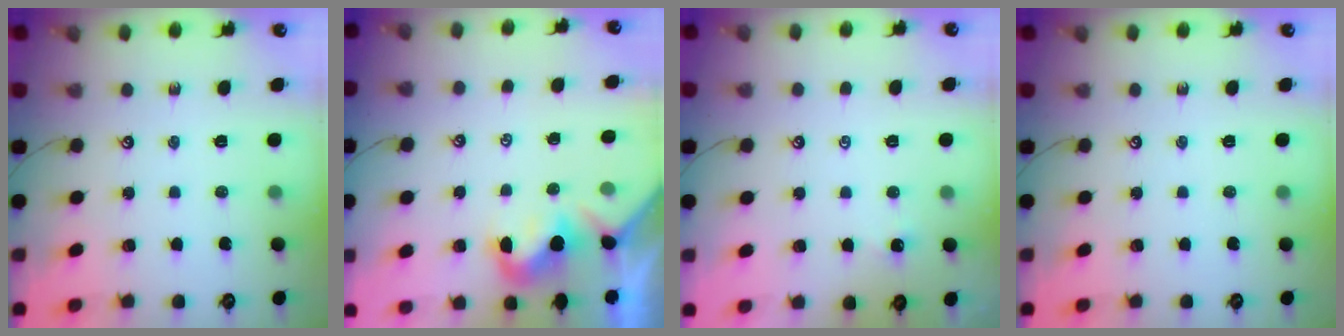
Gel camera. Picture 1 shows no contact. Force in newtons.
{"total": 1.1, "press": 0.9, "slide": 0.6}
{"total": 2.6, "press": 2.6, "slide": 0.2}
{"total": 0.0}